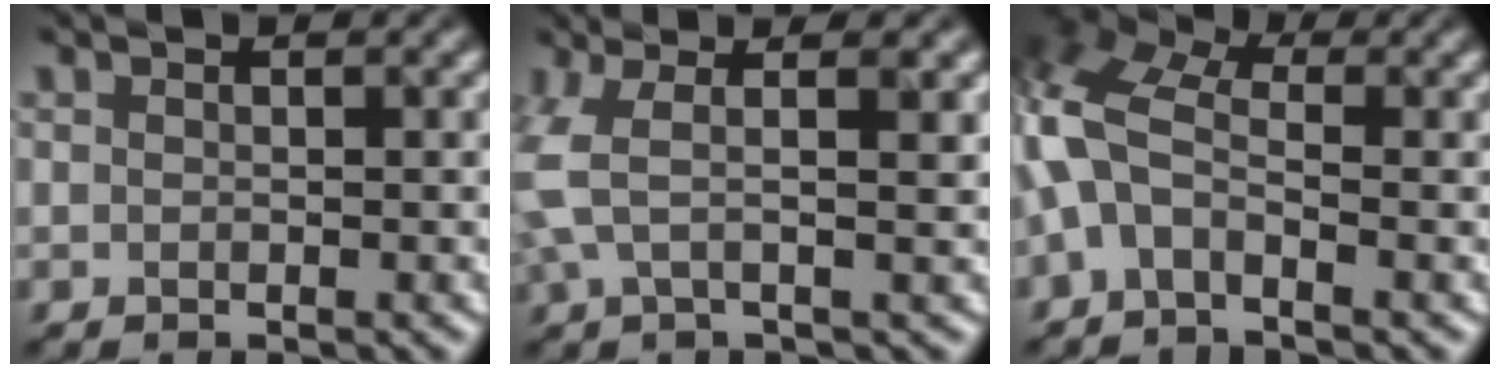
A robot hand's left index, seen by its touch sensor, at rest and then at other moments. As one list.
[{"total": 4.1, "force": [0.6, 1.2, 3.9], "torque": [-0.076, 0.003, 0.004]}, {"total": 6.4, "force": [-0.3, 3.7, 5.3], "torque": [-0.132, 0.016, -0.028]}]